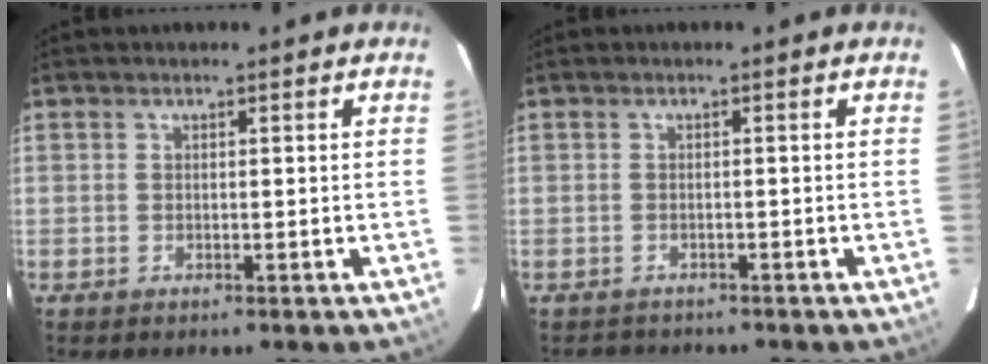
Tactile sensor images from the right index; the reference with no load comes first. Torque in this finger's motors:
{"motor_torque": [-0.03, -0.06, 0.01, 0.01]}